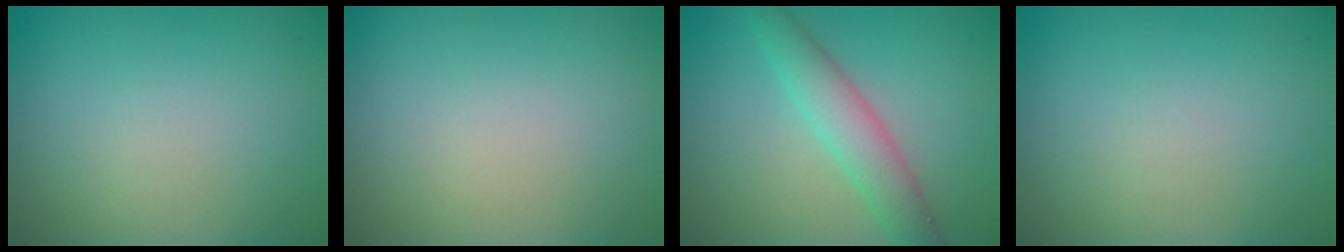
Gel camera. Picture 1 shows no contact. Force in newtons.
{"total": 0.0}
{"total": 4.1, "press": 4.1, "slide": 0.1}
{"total": 0.0}